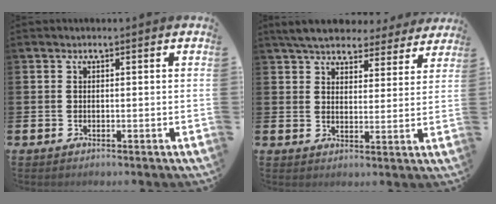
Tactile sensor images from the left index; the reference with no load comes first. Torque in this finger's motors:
{"motor_torque": [0.95, -1.19, 0.27, 0.21]}